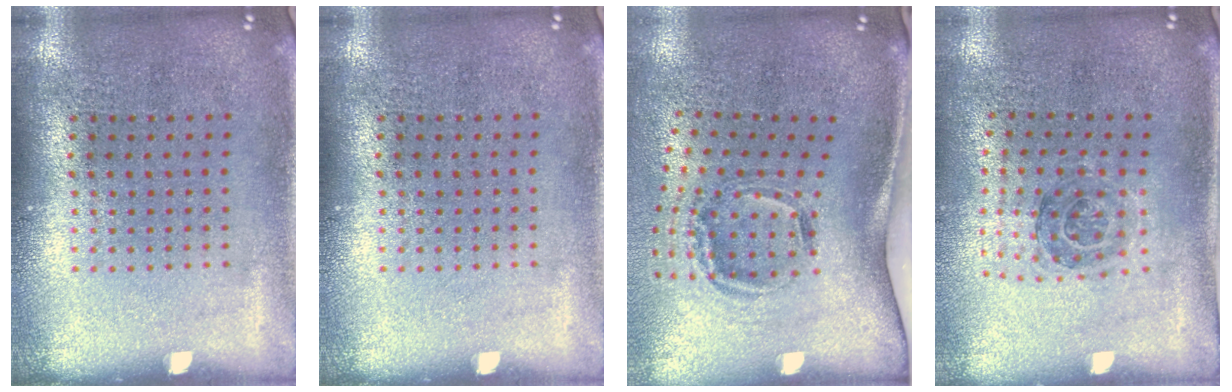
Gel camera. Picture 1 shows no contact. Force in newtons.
{"total": 0.0}
{"total": 2.1, "press": 1.3, "slide": 1.6}
{"total": 1.1, "press": 1.1, "slide": 0.3}